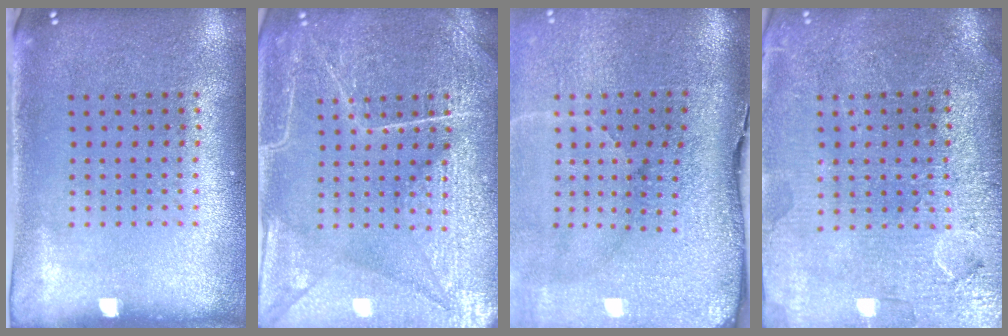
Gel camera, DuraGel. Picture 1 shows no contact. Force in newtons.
{"total": 6.7, "press": 6.6, "slide": 0.8}
{"total": 5.0, "press": 3.9, "slide": 3.1}
{"total": 3.6, "press": 3.4, "slide": 1.4}